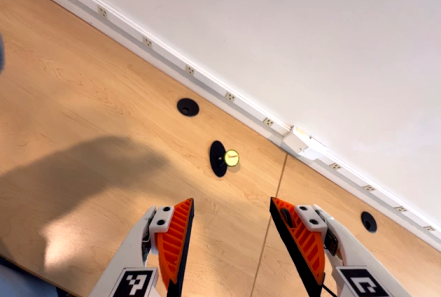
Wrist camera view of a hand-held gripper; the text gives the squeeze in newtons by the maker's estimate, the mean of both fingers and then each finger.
{"total": 0.0}